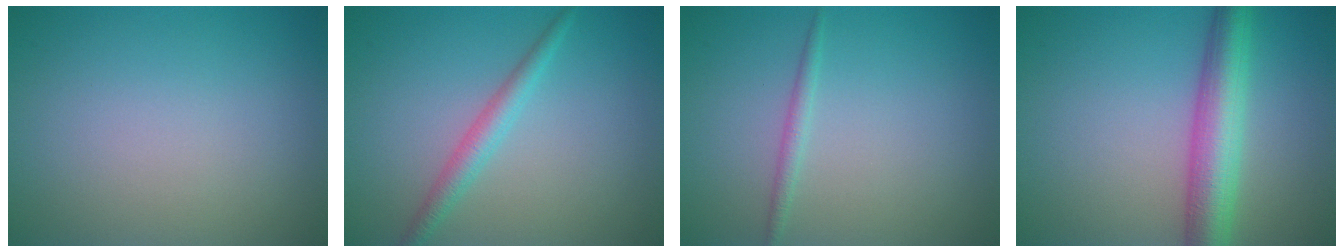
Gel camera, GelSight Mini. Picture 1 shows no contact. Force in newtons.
{"total": 2.1, "press": 2.1, "slide": 0.1}
{"total": 1.1, "press": 1.1, "slide": 0.1}
{"total": 5.9, "press": 5.9, "slide": 0.2}